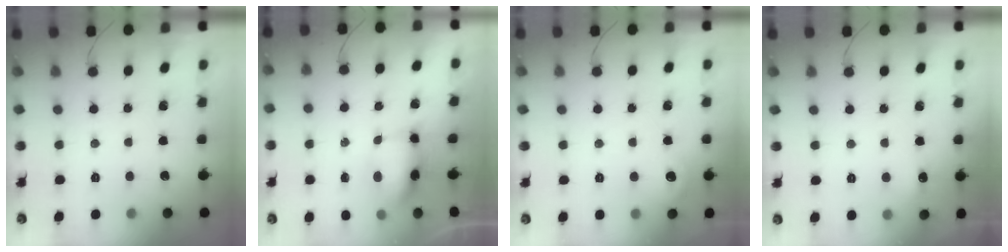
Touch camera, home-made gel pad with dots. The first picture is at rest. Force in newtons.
{"total": 6.9, "press": 6.8, "slide": 0.7}
{"total": 6.4, "press": 5.8, "slide": 2.7}
{"total": 6.4, "press": 6.3, "slide": 1.3}